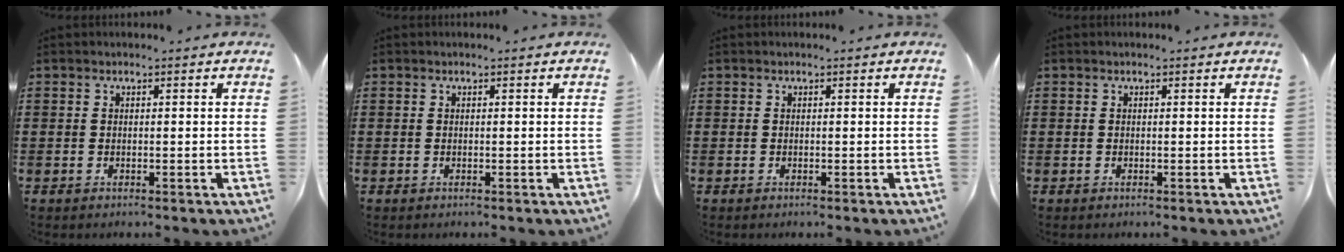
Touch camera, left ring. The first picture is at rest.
{"total": 0.0}
{"total": 0.0}
{"total": 0.0}